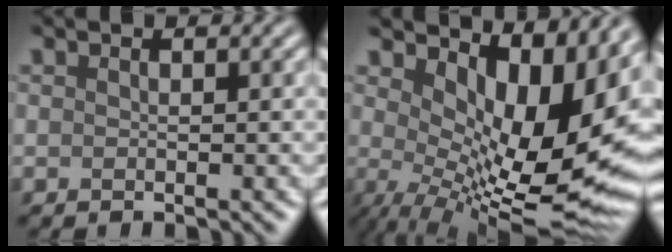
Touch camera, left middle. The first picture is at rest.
{"total": 14.5, "force": [2.9, 6.6, 12.6], "torque": [-0.168, -0.008, 0.071]}